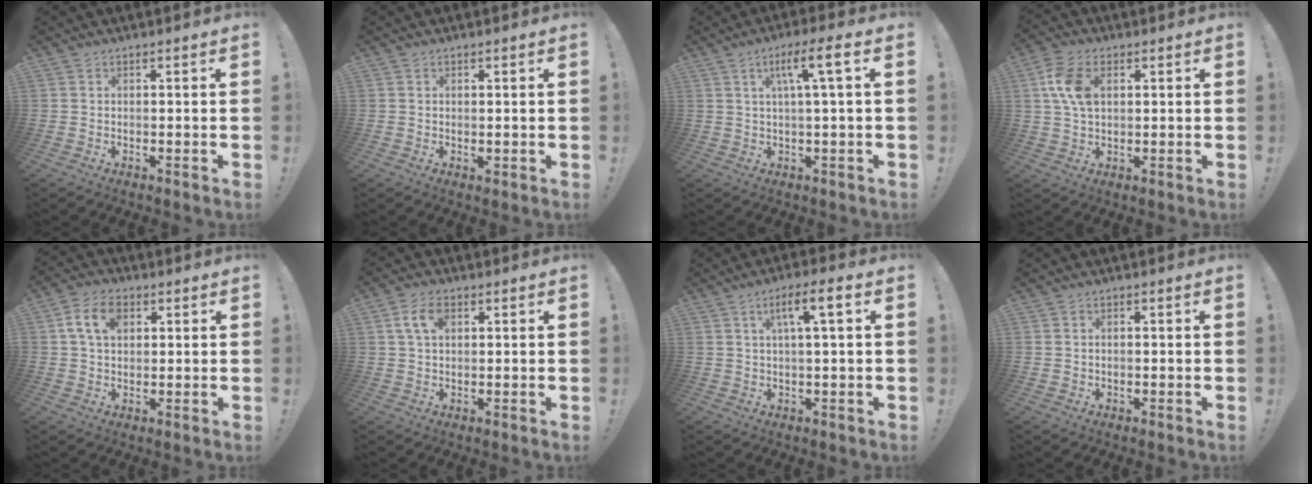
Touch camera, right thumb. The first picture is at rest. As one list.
[{"total": 0.6, "force": [0.4, 0.4, 0.2], "torque": [0.005, -0.002, 0.005]}, {"total": 7.9, "force": [2.1, 0.3, 7.6], "torque": [-0.136, 0.002, 0.027]}, {"total": 9.4, "force": [2.5, 5.9, 7.0], "torque": [-0.143, 0.003, 0.046]}, {"total": 8.8, "force": [2.7, 5.8, 6.0], "torque": [-0.109, 0.009, 0.050]}, {"total": 6.2, "force": [2.0, 3.5, 4.7], "torque": [-0.082, 0.003, 0.037]}, {"total": 6.8, "force": [1.8, 0.9, 6.5], "torque": [-0.107, 0.002, 0.022]}, {"total": 0.9, "force": [-0.2, 0.8, 0.4], "torque": [-0.014, 0.006, -0.004]}]